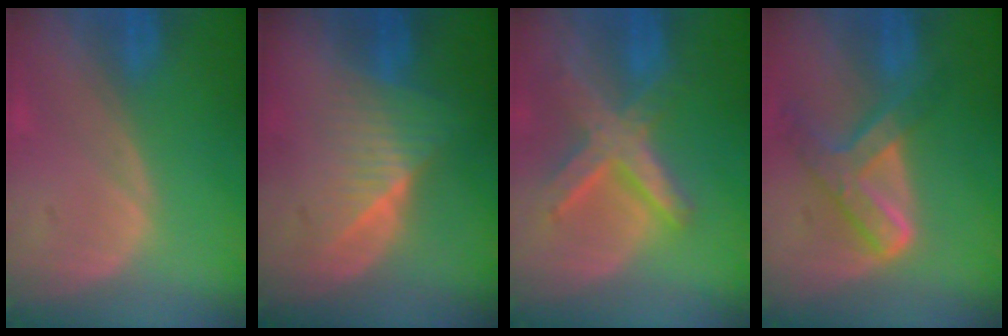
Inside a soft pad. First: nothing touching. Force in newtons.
{"total": 6.3, "press": 5.9, "slide": 2.4}
{"total": 8.4, "press": 7.2, "slide": 4.4}
{"total": 7.9, "press": 6.4, "slide": 4.5}